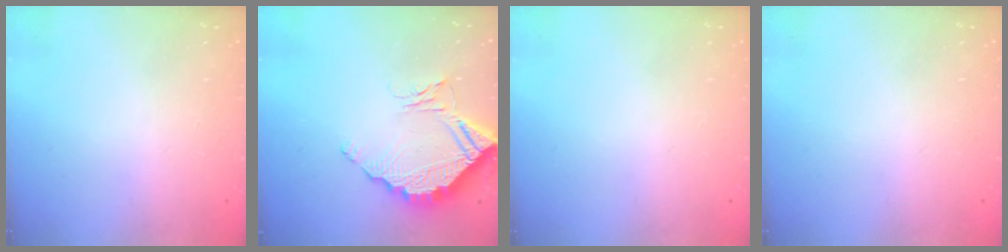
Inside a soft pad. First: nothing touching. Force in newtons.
{"total": 12.2, "press": 12.1, "slide": 0.7}
{"total": 0.0}
{"total": 0.0}